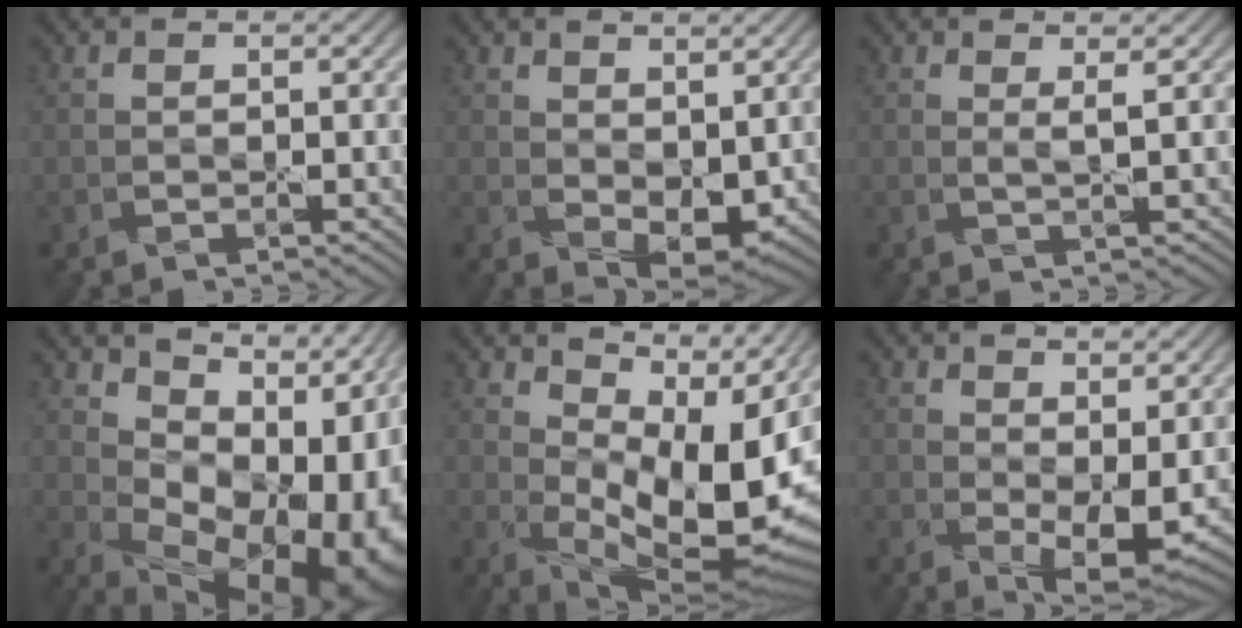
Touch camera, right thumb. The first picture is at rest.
{"total": 5.1, "force": [1.3, 3.0, 4.0], "torque": [-0.075, -0.013, 0.031]}
{"total": 1.6, "force": [0.8, 0.2, 1.4], "torque": [-0.030, 0.003, 0.008]}
{"total": 17.6, "force": [1.4, 11.1, 13.5], "torque": [-0.157, -0.021, 0.077]}
{"total": 15.4, "force": [4.3, 7.1, 13.0], "torque": [-0.208, -0.002, 0.094]}
{"total": 6.1, "force": [1.2, 2.7, 5.3], "torque": [-0.097, -0.014, 0.030]}